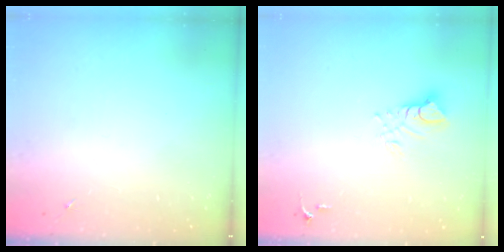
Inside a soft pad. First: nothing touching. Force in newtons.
{"total": 7.2, "press": 7.1, "slide": 0.7}